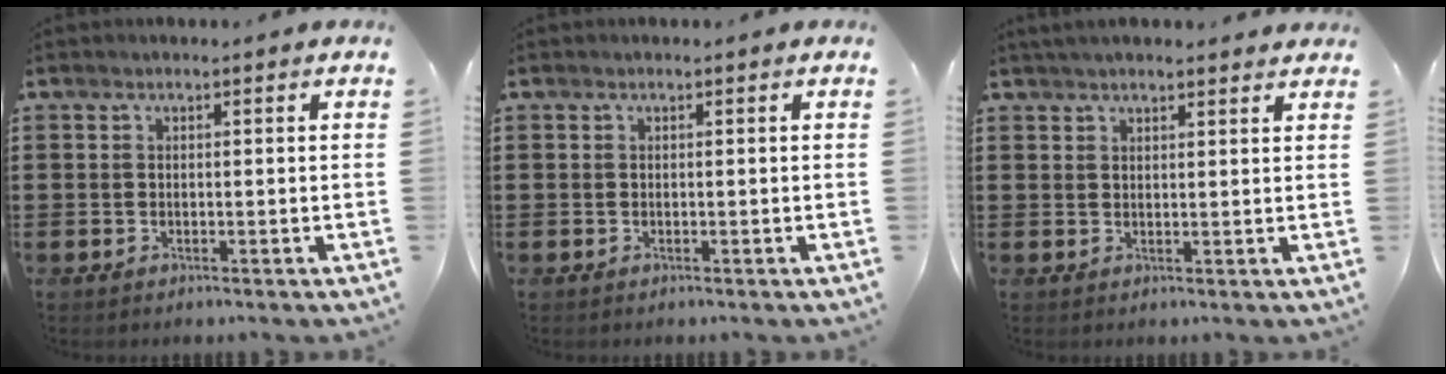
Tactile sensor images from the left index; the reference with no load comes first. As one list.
[{"total": 0.0}, {"total": 2.4, "force": [2.2, 0.2, 0.8], "torque": [-0.019, 0.003, 0.043]}]